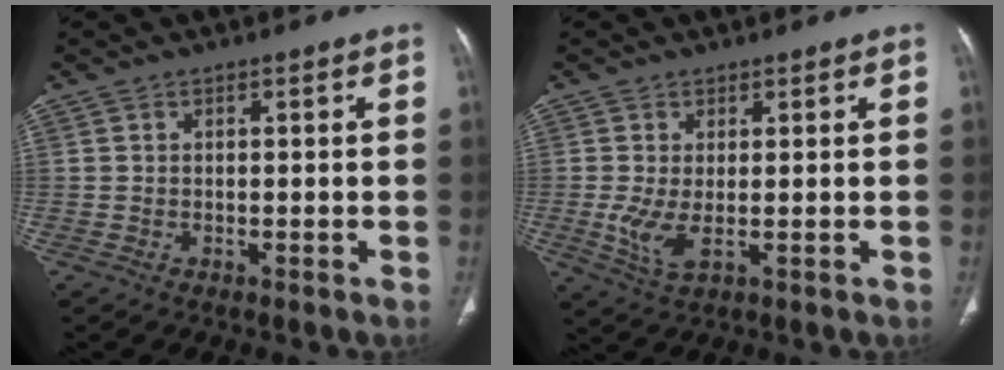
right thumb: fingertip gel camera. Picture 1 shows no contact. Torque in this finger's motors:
{"motor_torque": [2.60, 2.41, 0.53, -0.98, -0.04]}